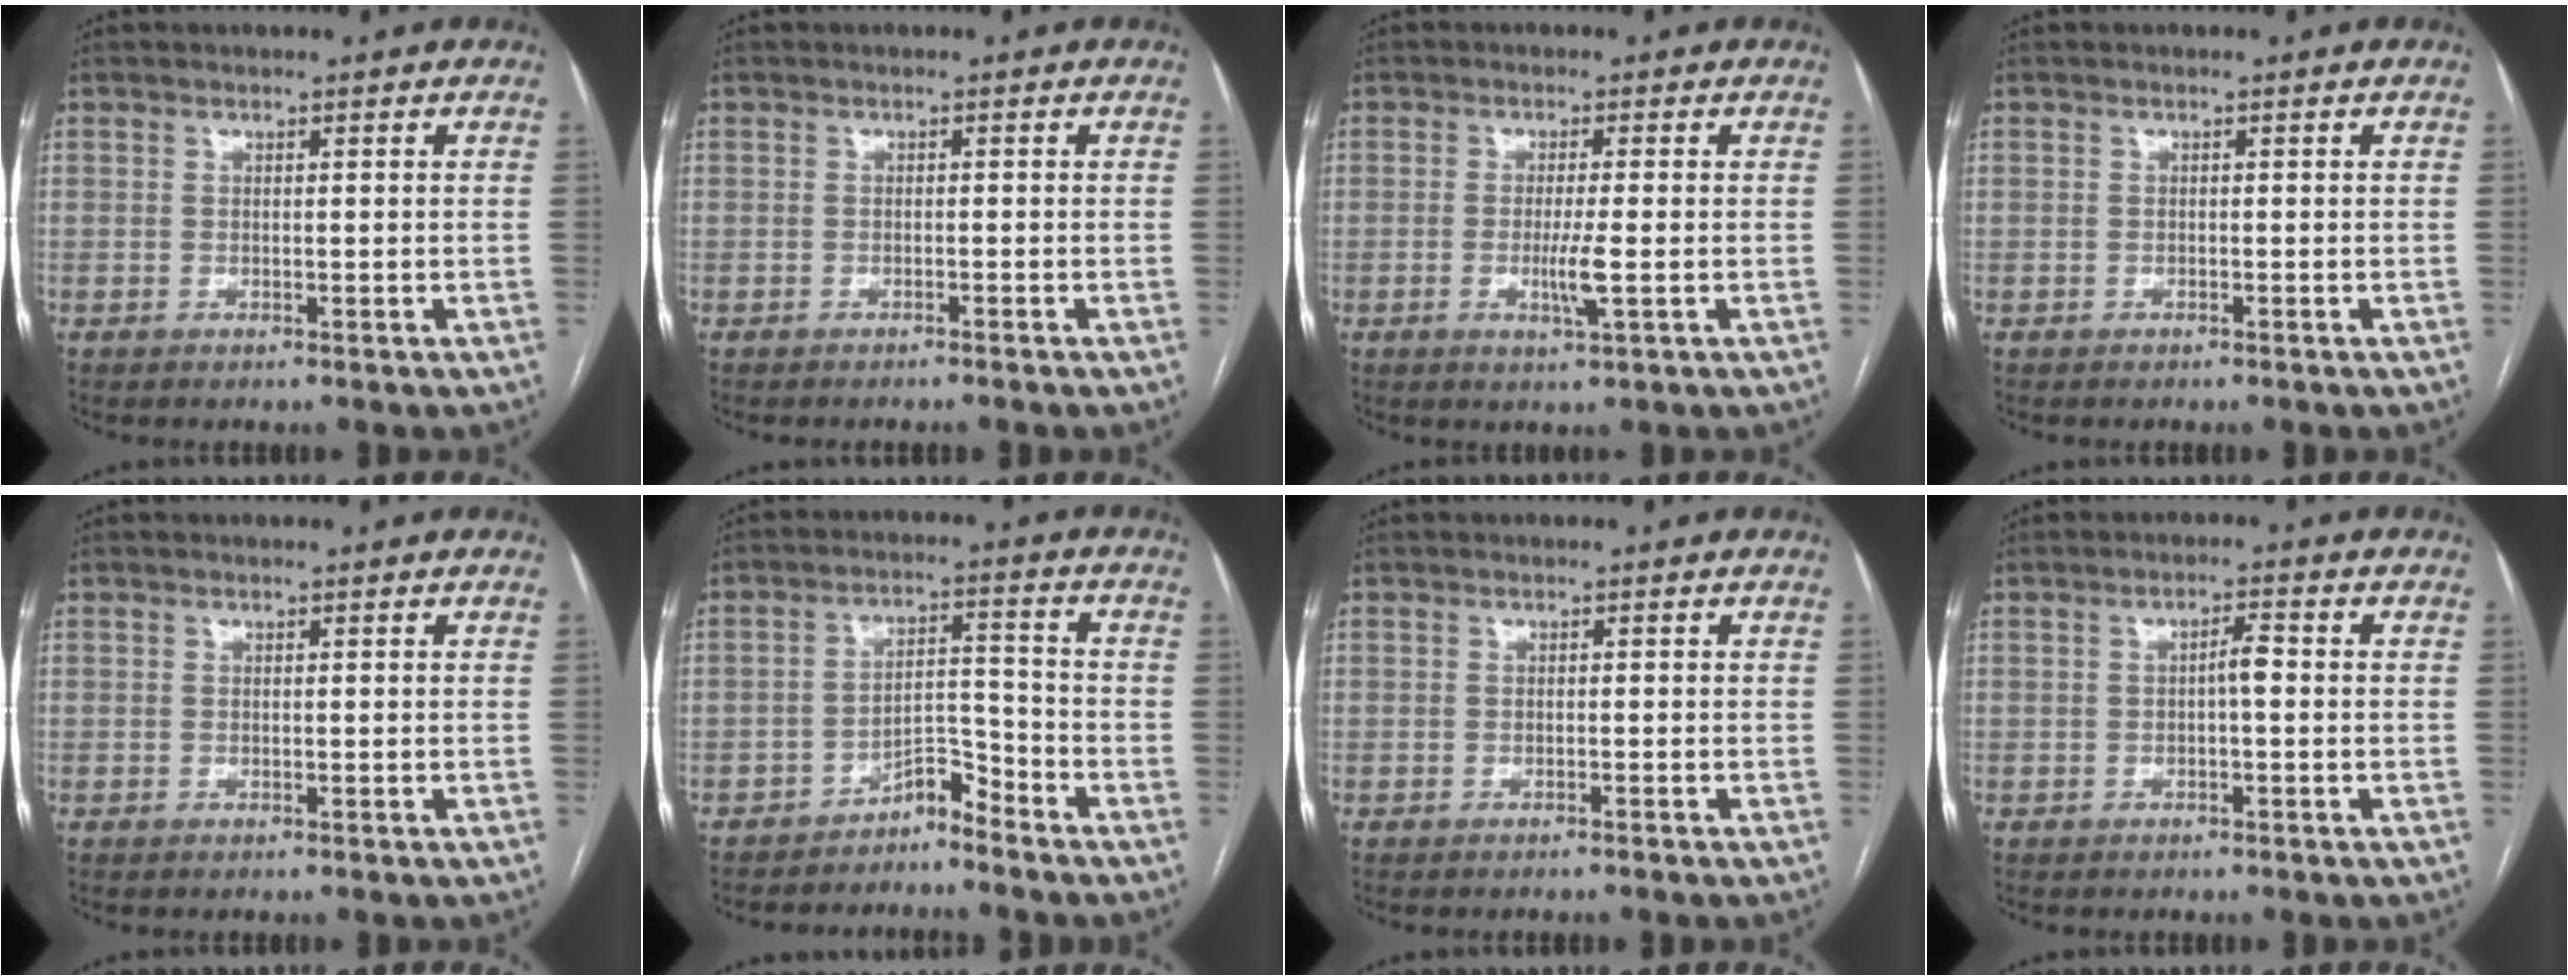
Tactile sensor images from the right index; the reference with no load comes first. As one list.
[{"total": 1.3, "force": [-1.2, -0.4, 0.5], "torque": [-0.009, 0.003, -0.017]}, {"total": 3.9, "force": [-0.8, -0.2, 3.8], "torque": [-0.074, -0.010, -0.015]}, {"total": 0.0}, {"total": 0.0}, {"total": 4.3, "force": [-4.0, 0.9, 1.3], "torque": [-0.010, 0.011, -0.072]}, {"total": 0.8, "force": [-0.7, -0.2, 0.3], "torque": [-0.007, 0.001, -0.012]}, {"total": 2.4, "force": [-0.2, 0.4, 2.3], "torque": [-0.037, 0.005, -0.005]}]